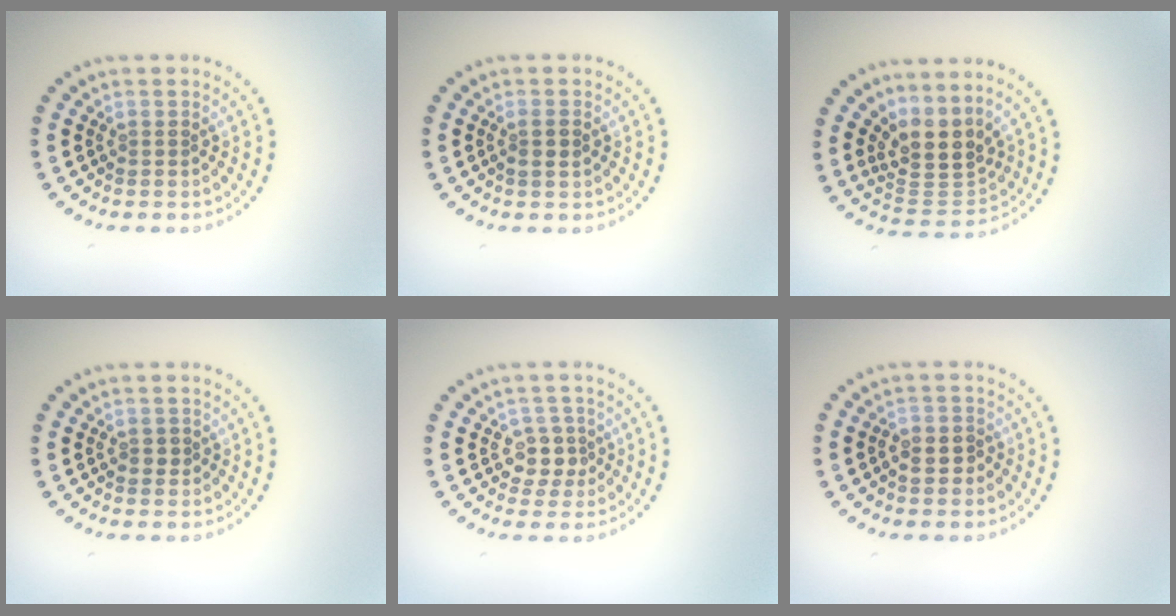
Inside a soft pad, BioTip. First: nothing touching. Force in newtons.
{"total": 1.3, "press": 1.3, "slide": 0.4}
{"total": 4.2, "press": 3.3, "slide": 2.5}
{"total": 1.1, "press": 1.1, "slide": 0.2}
{"total": 2.4, "press": 2.2, "slide": 1.0}
{"total": 2.1, "press": 2.0, "slide": 0.6}